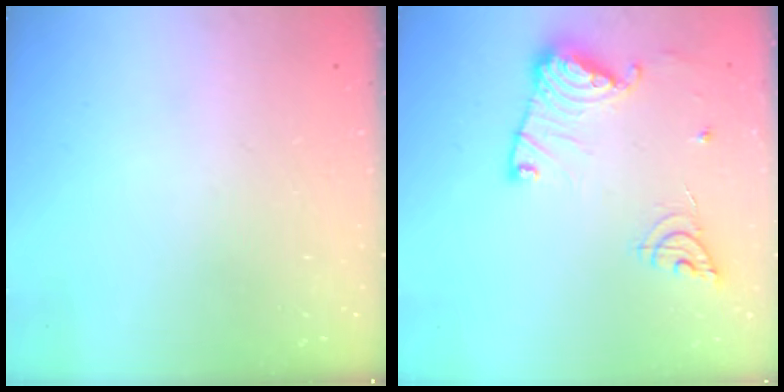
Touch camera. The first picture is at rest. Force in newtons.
{"total": 15.6, "press": 15.5, "slide": 1.5}